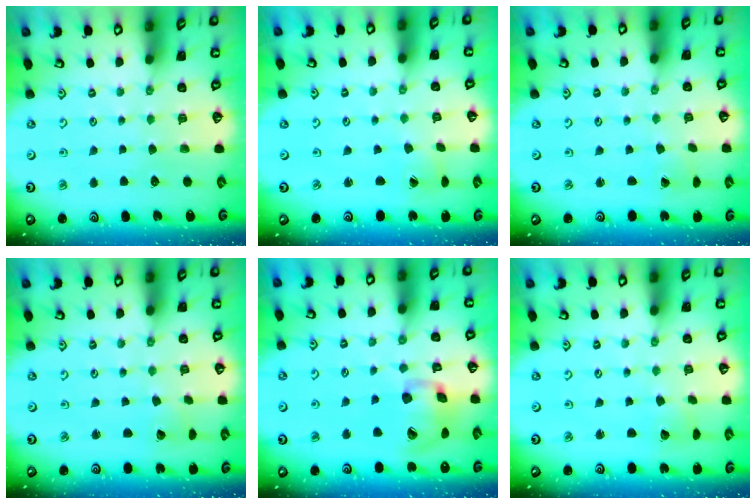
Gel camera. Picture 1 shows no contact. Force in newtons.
{"total": 1.3, "press": 1.3, "slide": 0.0}
{"total": 0.7, "press": 0.5, "slide": 0.4}
{"total": 1.8, "press": 1.8, "slide": 0.2}
{"total": 15.6, "press": 15.4, "slide": 2.3}
{"total": 2.3, "press": 2.3, "slide": 0.2}